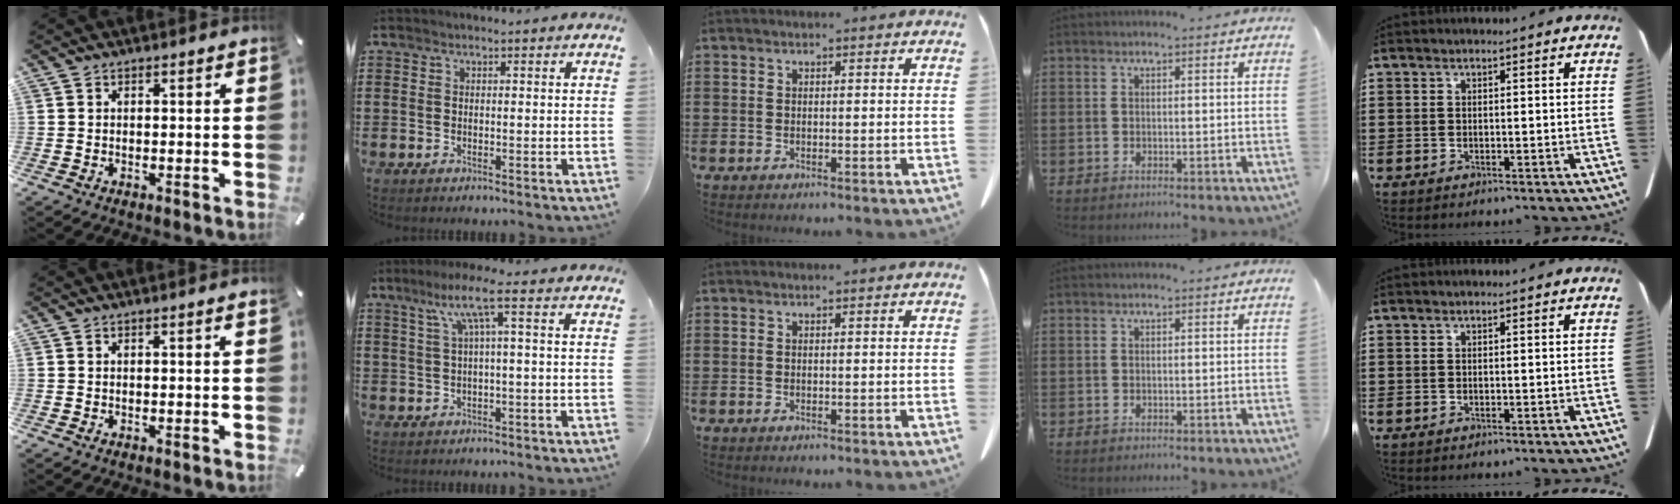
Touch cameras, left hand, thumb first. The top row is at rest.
{"thumb": {"total": 0.6, "force": [0.2, 0.0, 0.6], "torque": [-0.009, 0.000, 0.003]}, "index": {"total": 6.5, "force": [1.7, 0.2, 6.3], "torque": [-0.126, 0.004, 0.021]}}